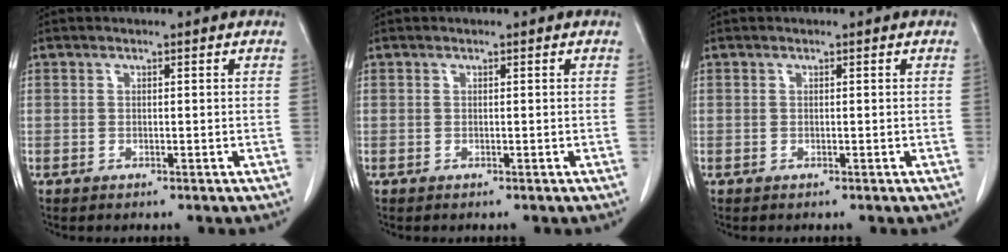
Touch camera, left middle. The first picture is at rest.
{"total": 0.0}
{"total": 0.0}